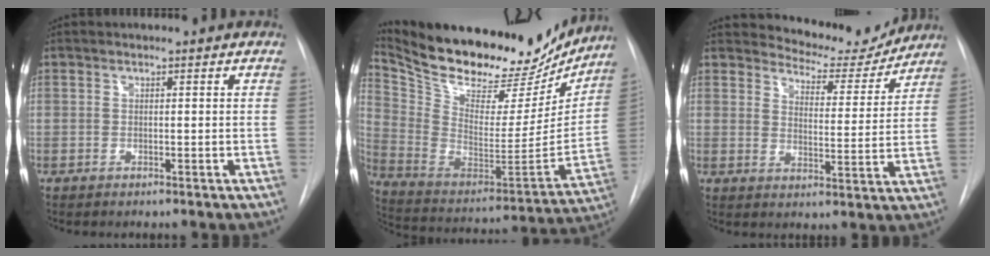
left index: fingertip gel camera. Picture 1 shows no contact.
{"total": 27.7, "force": [23.8, 9.2, 10.6], "torque": [-0.199, -0.025, 0.358]}
{"total": 9.4, "force": [9.1, 2.2, 0.5], "torque": [-0.004, -0.022, 0.120]}